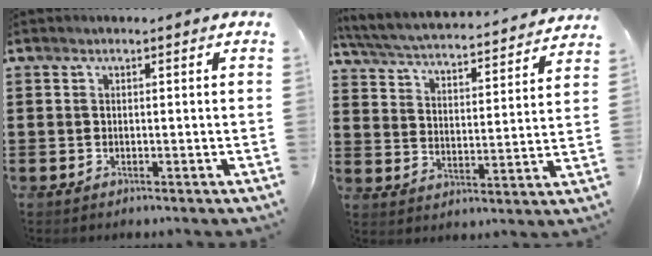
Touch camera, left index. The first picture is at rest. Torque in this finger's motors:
{"motor_torque": [1.78, -0.35, 0.41, 0.21]}